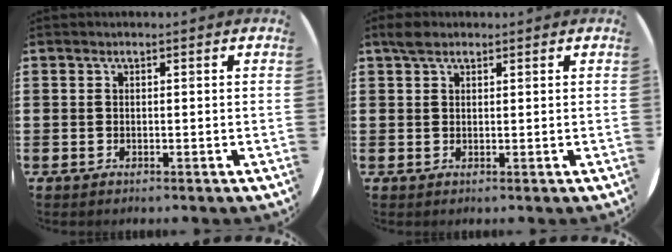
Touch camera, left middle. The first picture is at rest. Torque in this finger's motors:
{"motor_torque": [0.34, -0.21, -0.15, -0.06]}